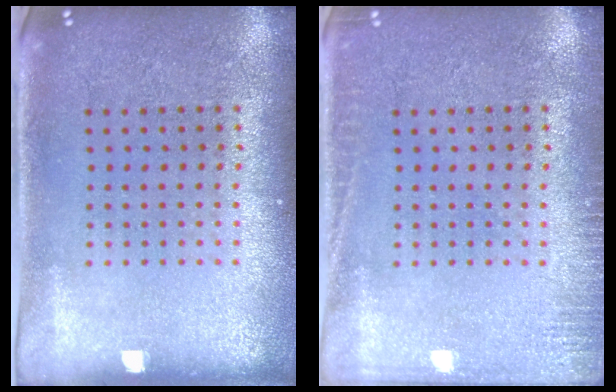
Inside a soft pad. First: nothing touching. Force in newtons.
{"total": 1.9, "press": 1.9, "slide": 0.4}